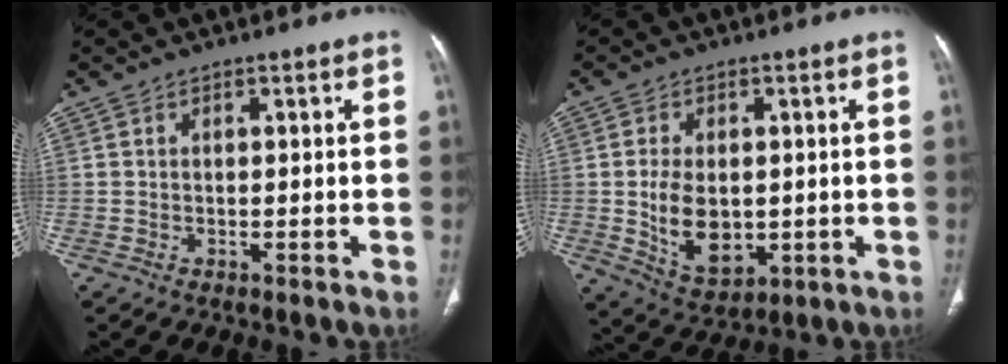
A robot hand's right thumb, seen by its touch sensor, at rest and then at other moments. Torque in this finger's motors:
{"motor_torque": [-0.57, 1.04, 0.59, 0.30, 0.29]}